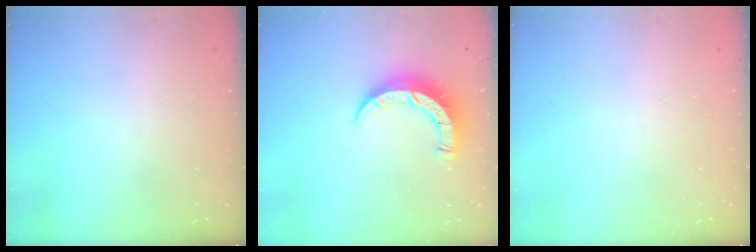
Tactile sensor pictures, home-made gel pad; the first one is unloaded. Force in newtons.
{"total": 8.4, "press": 8.3, "slide": 0.6}
{"total": 0.0}